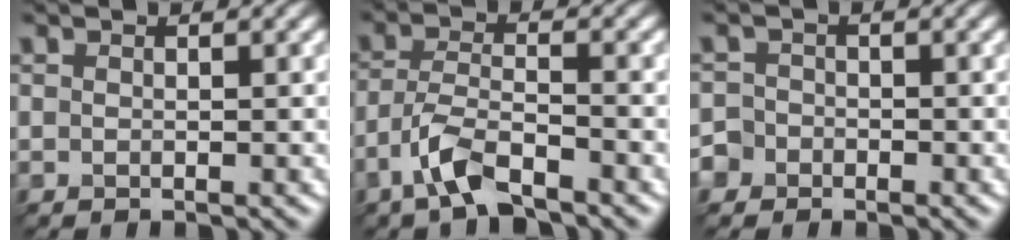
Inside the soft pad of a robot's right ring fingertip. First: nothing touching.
{"total": 3.6, "force": [-3.3, 0.1, 1.6], "torque": [-0.055, 0.008, -0.055]}
{"total": 2.2, "force": [-1.9, 0.6, -0.9], "torque": [0.003, 0.004, -0.023]}